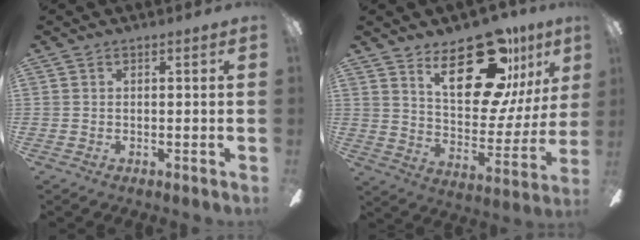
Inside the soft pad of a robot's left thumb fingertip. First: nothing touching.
{"total": 24.4, "force": [15.1, 10.9, 15.7], "torque": [-0.221, -0.089, 0.254]}